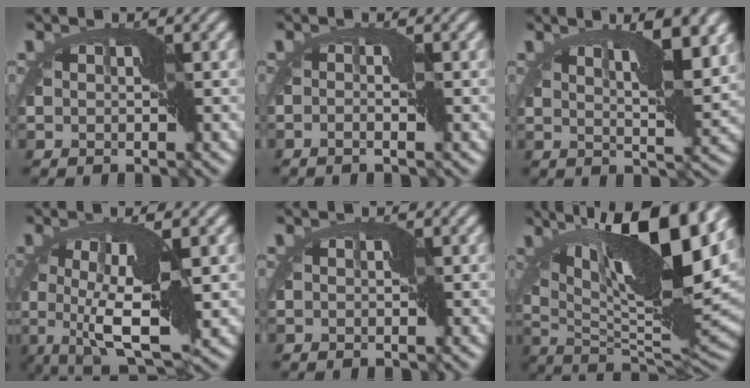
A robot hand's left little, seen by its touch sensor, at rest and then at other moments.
{"total": 0.9, "force": [-0.4, -0.6, 0.4], "torque": [-0.019, 0.001, -0.014]}
{"total": 5.3, "force": [2.8, 0.9, 4.4], "torque": [-0.066, 0.010, 0.037]}
{"total": 7.1, "force": [-0.1, 1.3, 7.0], "torque": [-0.132, -0.009, -0.004]}
{"total": 0.0}
{"total": 13.5, "force": [5.8, 3.4, 11.7], "torque": [-0.196, 0.001, 0.097]}